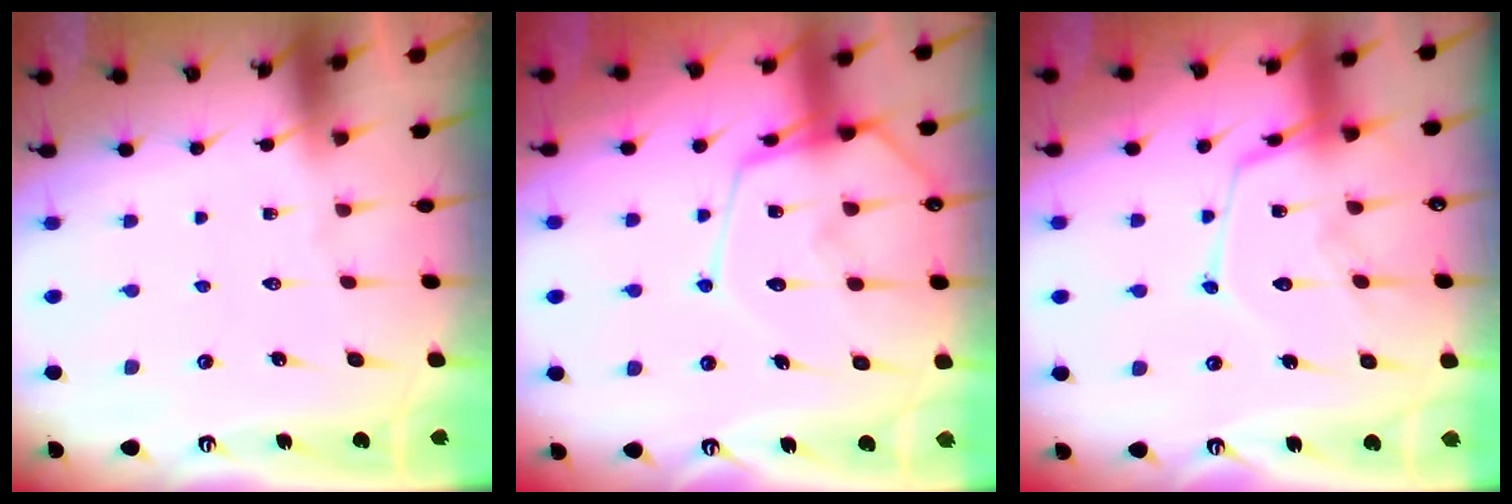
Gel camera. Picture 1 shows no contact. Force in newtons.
{"total": 14.2, "press": 14.2, "slide": 1.2}
{"total": 13.8, "press": 13.8, "slide": 1.3}